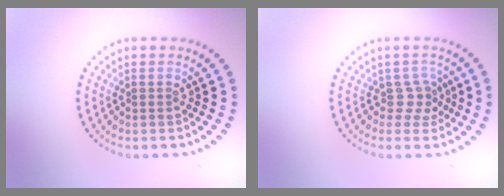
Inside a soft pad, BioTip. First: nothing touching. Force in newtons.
{"total": 1.8, "press": 1.3, "slide": 1.2}